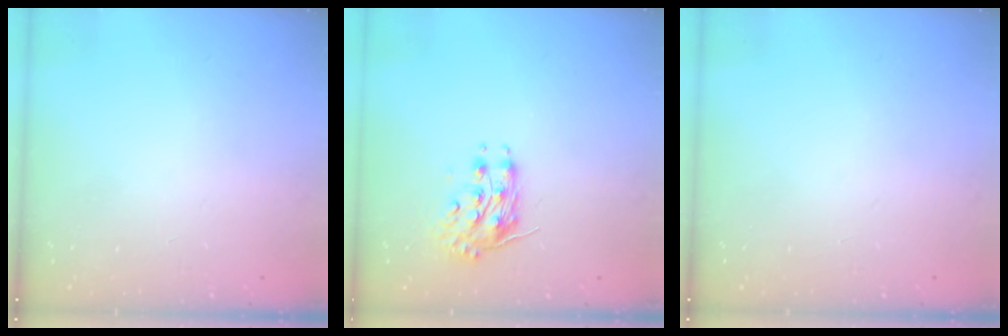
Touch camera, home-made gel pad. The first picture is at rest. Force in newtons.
{"total": 8.2, "press": 8.2, "slide": 0.3}
{"total": 0.0}